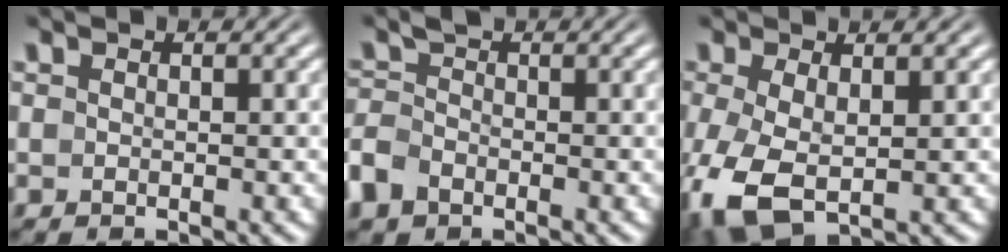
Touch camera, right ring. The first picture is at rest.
{"total": 2.6, "force": [-1.5, 1.8, 1.0], "torque": [-0.030, -0.012, -0.027]}
{"total": 7.3, "force": [-3.0, 4.8, 4.7], "torque": [-0.135, -0.048, -0.022]}